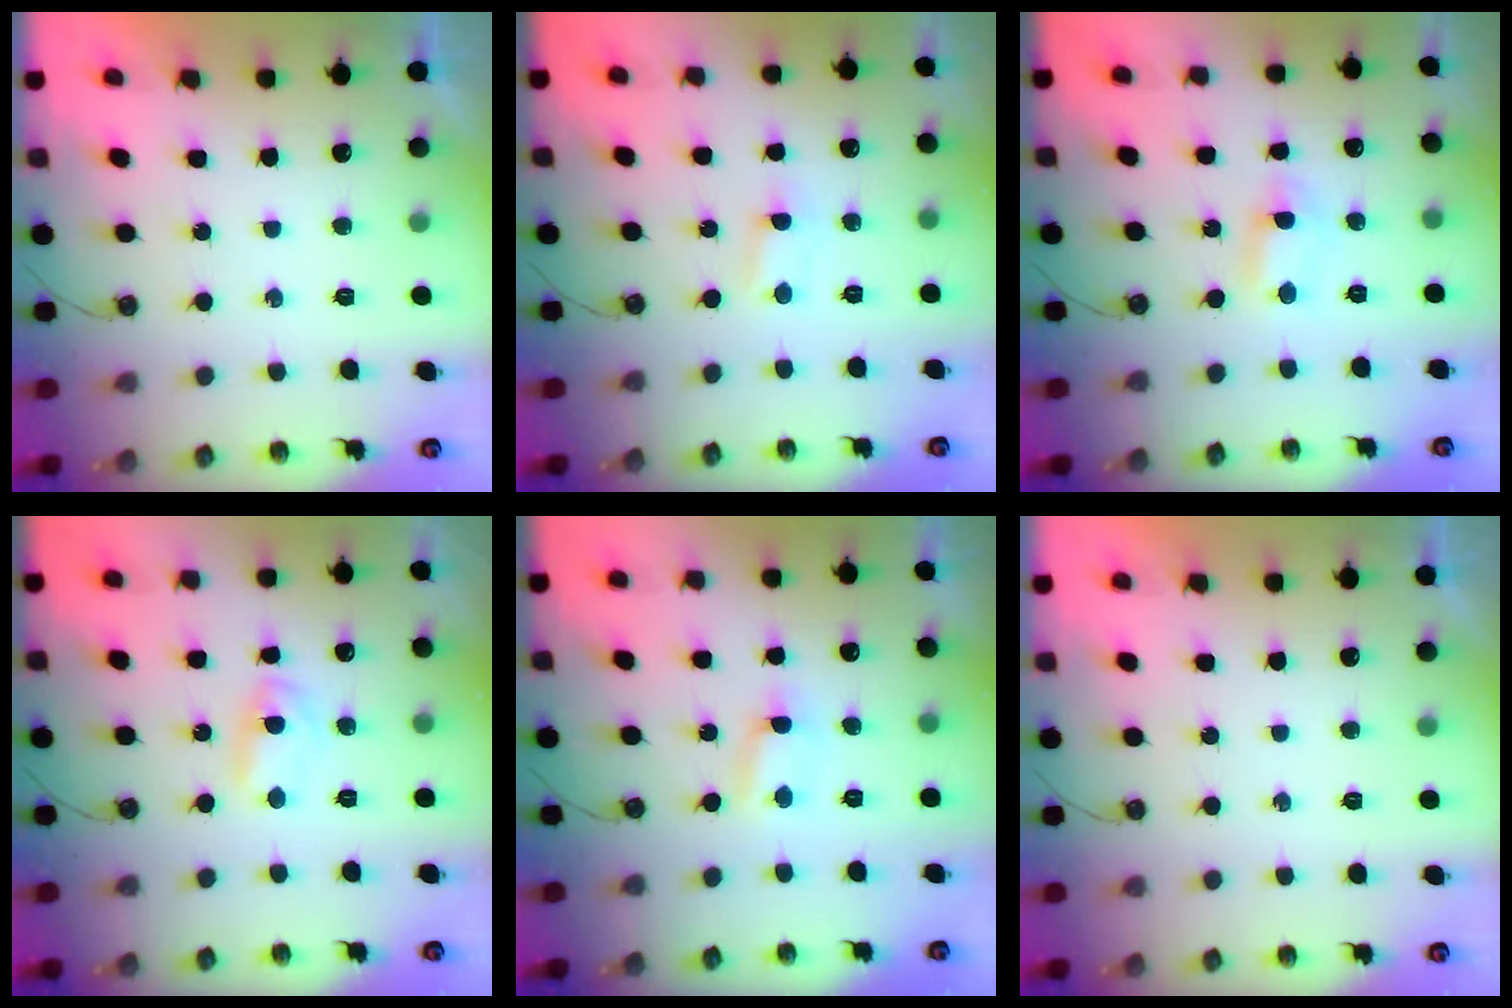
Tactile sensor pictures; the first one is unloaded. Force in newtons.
{"total": 0.0}
{"total": 1.6, "press": 1.1, "slide": 1.1}
{"total": 2.9, "press": 2.9, "slide": 0.2}
{"total": 1.5, "press": 1.5, "slide": 0.3}
{"total": 0.0}